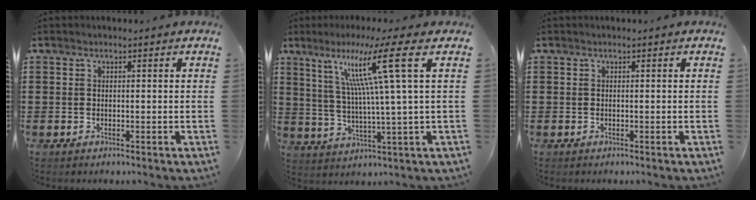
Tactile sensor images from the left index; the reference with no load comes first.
{"total": 12.3, "force": [5.4, -1.2, 11.0], "torque": [-0.217, -0.003, 0.075]}
{"total": 0.0}